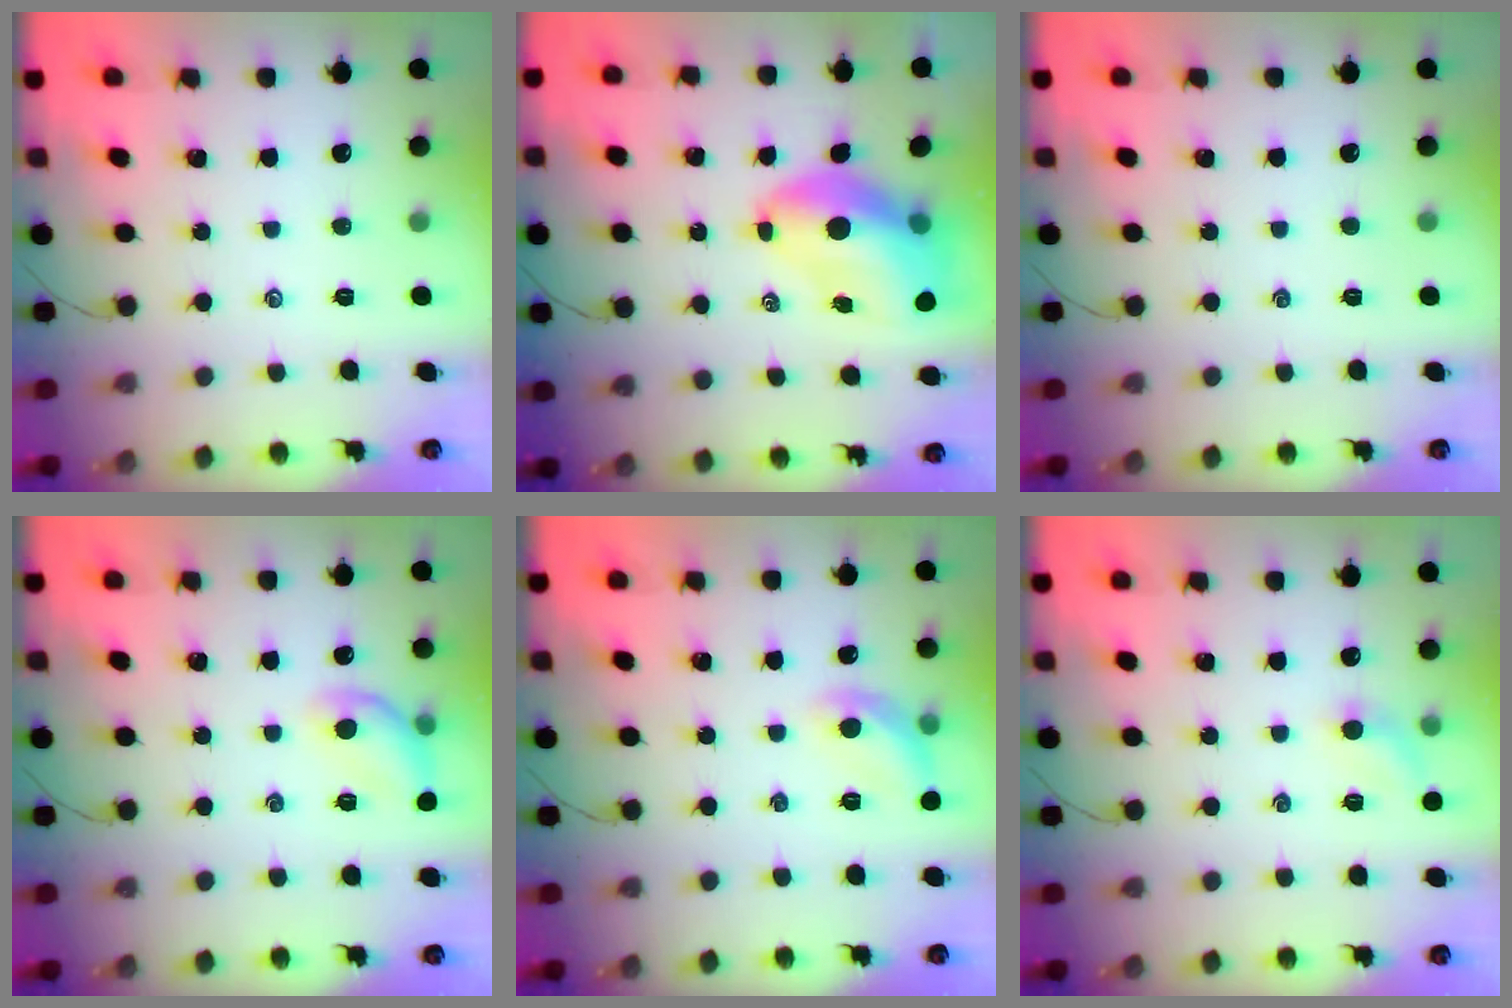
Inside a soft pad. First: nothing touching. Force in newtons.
{"total": 12.3, "press": 11.7, "slide": 3.8}
{"total": 0.0}
{"total": 10.1, "press": 10.1, "slide": 0.4}
{"total": 8.9, "press": 8.9, "slide": 0.4}
{"total": 6.1, "press": 5.9, "slide": 1.3}